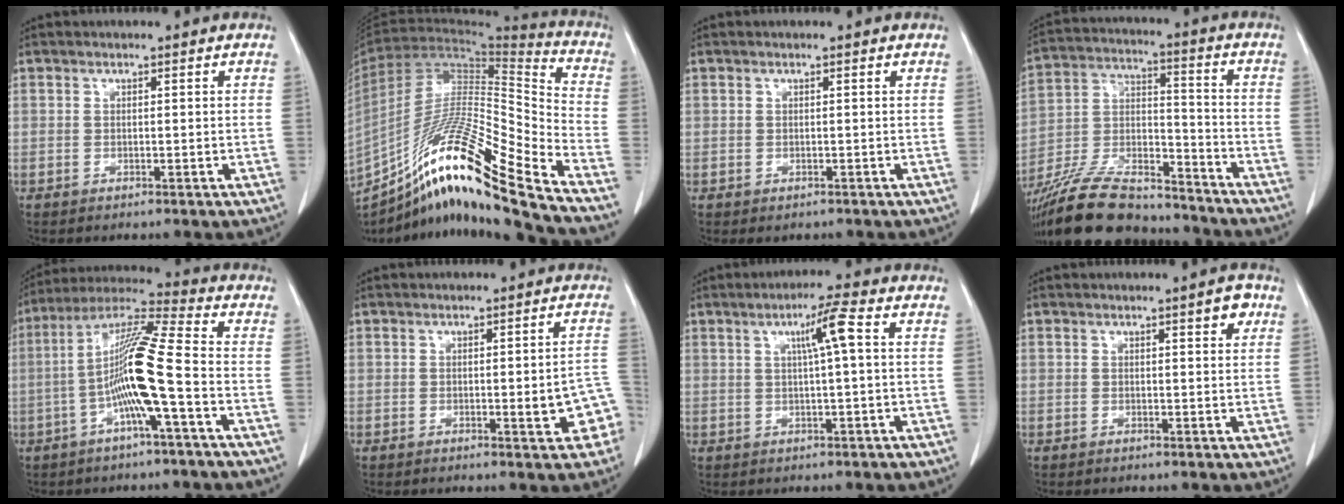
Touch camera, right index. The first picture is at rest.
{"total": 24.2, "force": [-17.5, -0.7, 16.7], "torque": [-0.300, -0.011, -0.319]}
{"total": 0.8, "force": [-0.3, 0.8, 0.1], "torque": [-0.004, 0.005, -0.003]}
{"total": 20.1, "force": [-17.9, 5.0, 7.6], "torque": [-0.171, -0.004, -0.308]}
{"total": 12.3, "force": [-3.0, -0.6, 11.9], "torque": [-0.230, 0.013, -0.064]}
{"total": 5.8, "force": [-2.0, 1.2, 5.3], "torque": [-0.053, 0.010, -0.022]}
{"total": 5.1, "force": [1.3, -0.4, 4.9], "torque": [-0.083, 0.006, 0.021]}
{"total": 2.6, "force": [1.4, 0.6, 2.1], "torque": [-0.025, 0.000, 0.016]}